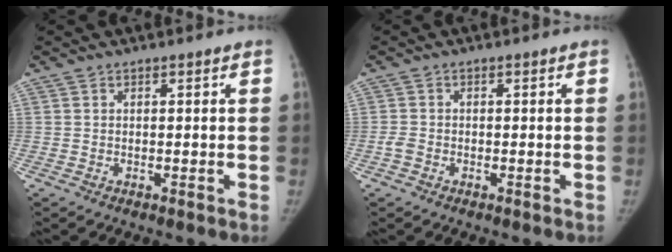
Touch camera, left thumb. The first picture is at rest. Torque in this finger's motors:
{"motor_torque": [-0.32, 0.00, 0.11, 0.21, 0.00]}